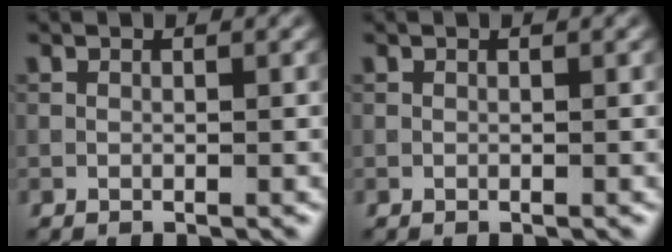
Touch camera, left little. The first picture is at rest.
{"total": 0.0}